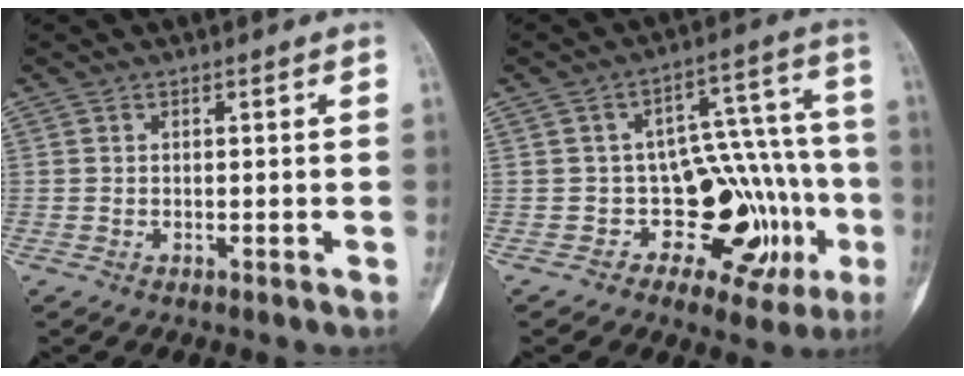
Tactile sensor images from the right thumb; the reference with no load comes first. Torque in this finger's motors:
{"motor_torque": [0.06, 0.05, -0.25, 0.06, 0.04]}